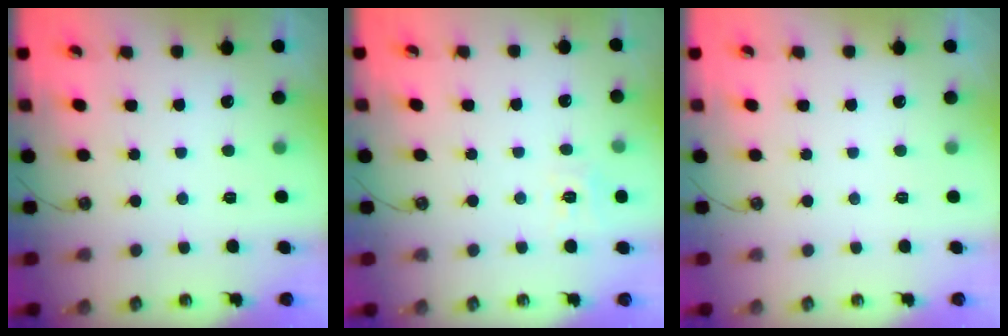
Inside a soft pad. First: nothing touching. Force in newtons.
{"total": 7.4, "press": 7.4, "slide": 0.8}
{"total": 0.0}